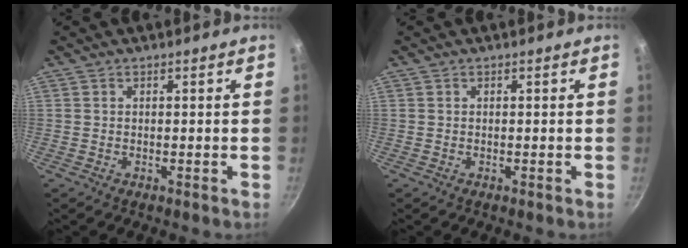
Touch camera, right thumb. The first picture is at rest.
{"total": 0.0}